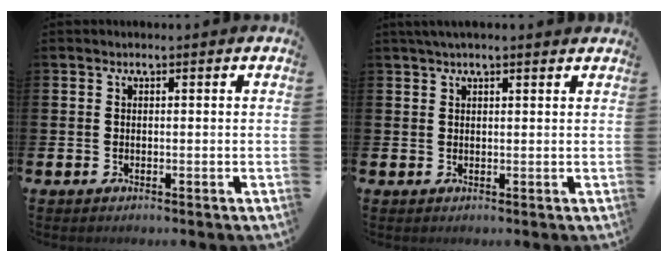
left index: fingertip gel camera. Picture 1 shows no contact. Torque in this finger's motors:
{"motor_torque": [1.06, -1.08, 0.64, 0.19]}